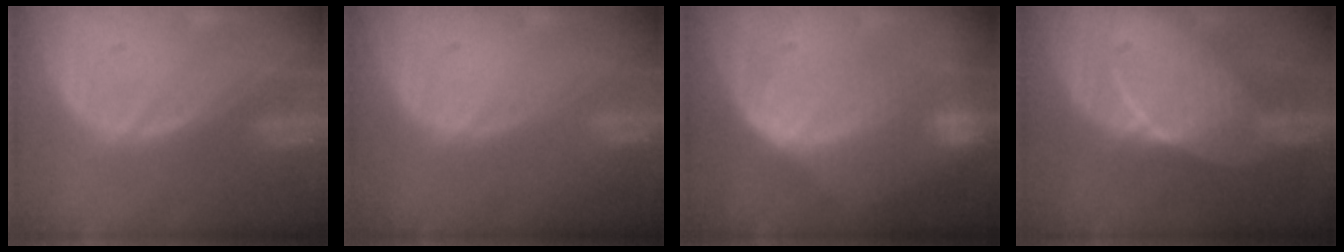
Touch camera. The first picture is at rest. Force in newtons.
{"total": 0.0}
{"total": 6.8, "press": 6.7, "slide": 1.4}
{"total": 7.5, "press": 6.6, "slide": 3.6}